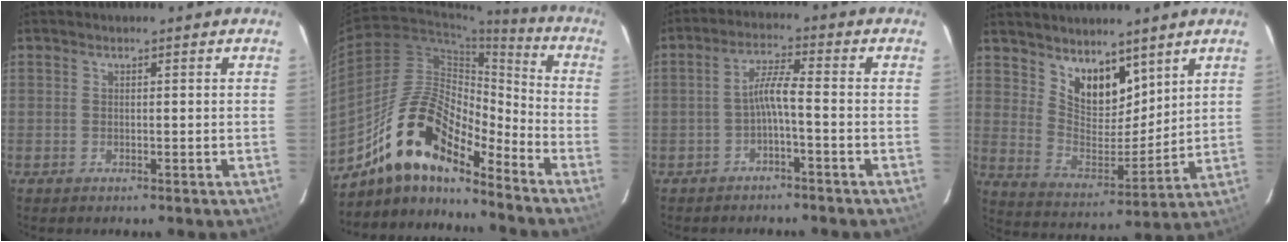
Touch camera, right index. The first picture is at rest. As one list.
[{"total": 16.9, "force": [-12.7, 5.7, 9.6], "torque": [-0.169, 0.013, -0.245]}, {"total": 4.0, "force": [-1.8, -0.1, 3.6], "torque": [-0.080, 0.011, -0.033]}, {"total": 11.3, "force": [8.1, 5.8, 5.5], "torque": [-0.091, -0.003, 0.158]}]